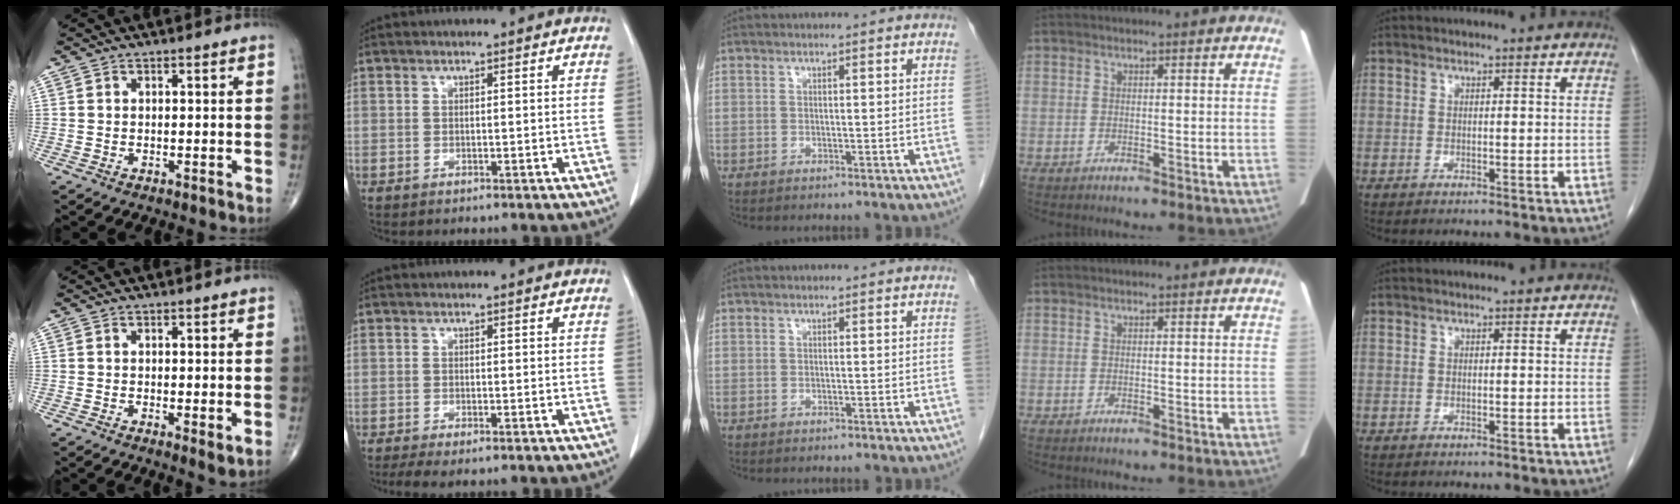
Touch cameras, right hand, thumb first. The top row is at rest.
{"thumb": {"total": 2.2, "force": [0.0, 0.6, 2.1], "torque": [-0.036, -0.011, -0.001]}, "index": {"total": 3.1, "force": [-2.2, 0.6, 2.1], "torque": [-0.036, -0.008, -0.036]}}